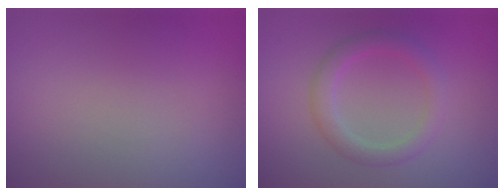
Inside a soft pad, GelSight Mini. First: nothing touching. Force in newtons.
{"total": 2.7, "press": 2.6, "slide": 0.1}